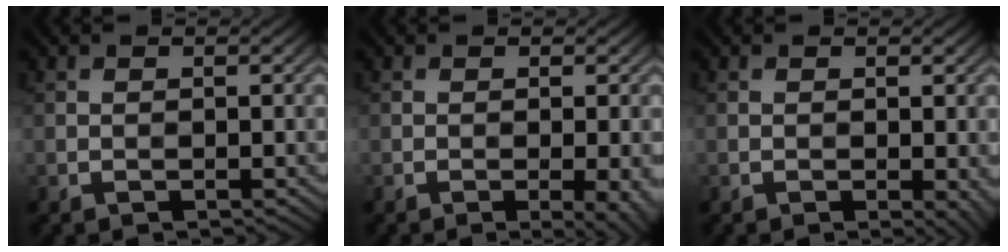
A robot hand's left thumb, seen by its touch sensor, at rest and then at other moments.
{"total": 3.2, "force": [-0.9, 0.7, 3.0], "torque": [-0.042, -0.004, -0.012]}
{"total": 1.6, "force": [-0.2, 0.6, 1.4], "torque": [-0.019, -0.008, -0.002]}